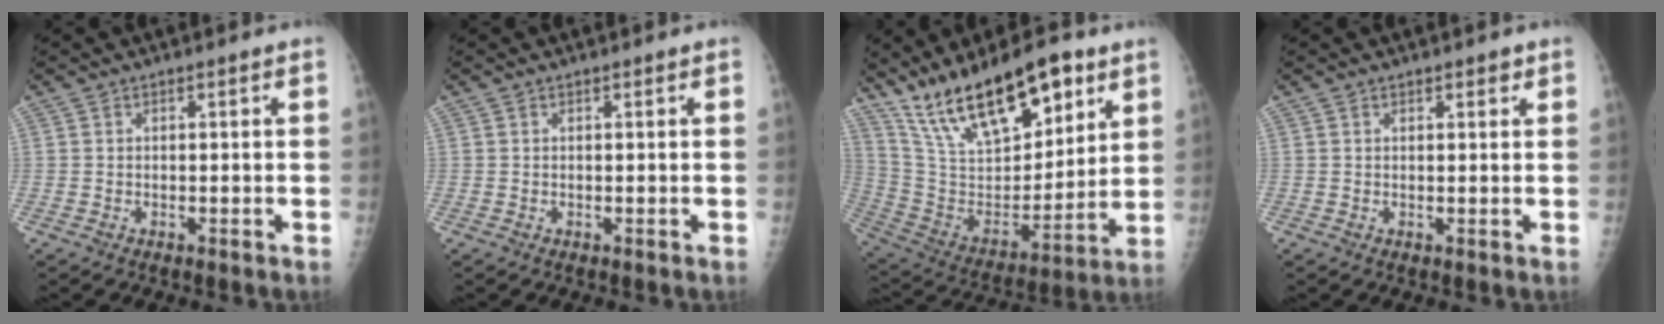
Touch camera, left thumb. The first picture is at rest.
{"total": 0.0}
{"total": 23.5, "force": [15.2, 9.5, 15.2], "torque": [-0.222, -0.052, 0.279]}
{"total": 1.1, "force": [0.8, 0.6, 0.5], "torque": [0.003, -0.004, 0.009]}